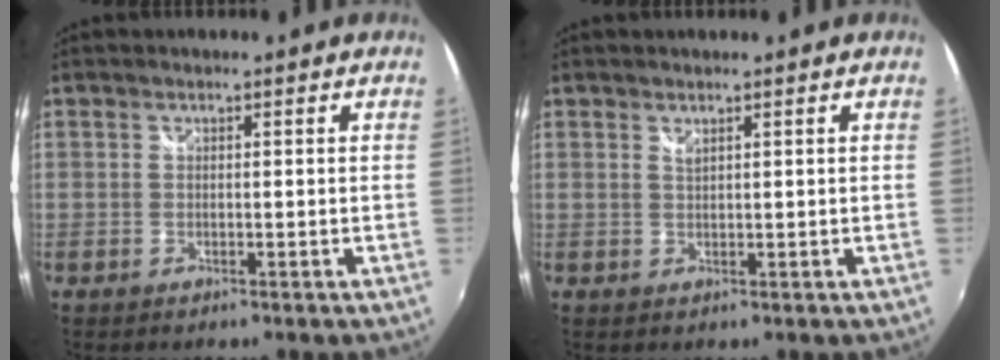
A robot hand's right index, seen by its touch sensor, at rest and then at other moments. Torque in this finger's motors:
{"motor_torque": [0.15, 0.14, 0.06, 0.00]}